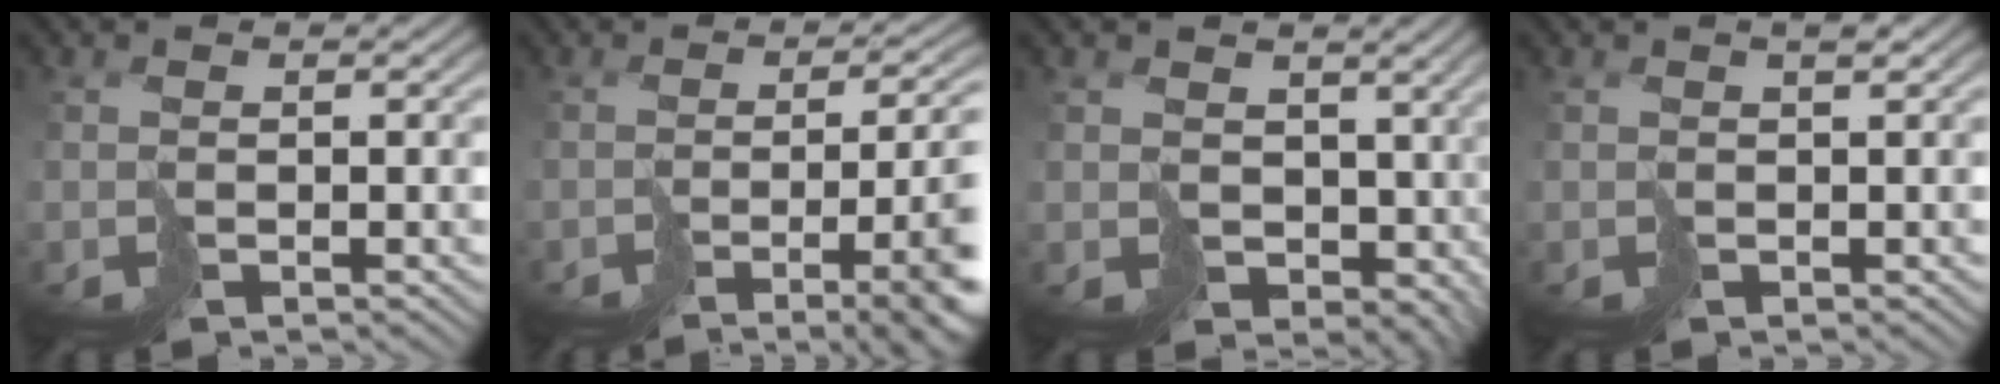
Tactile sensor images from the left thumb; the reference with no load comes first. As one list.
[{"total": 12.0, "force": [-4.1, 4.1, 10.6], "torque": [-0.133, -0.017, -0.048]}, {"total": 7.5, "force": [0.3, 6.2, 4.2], "torque": [-0.083, -0.032, 0.018]}, {"total": 1.2, "force": [0.5, 0.2, 1.0], "torque": [-0.014, 0.006, 0.008]}]